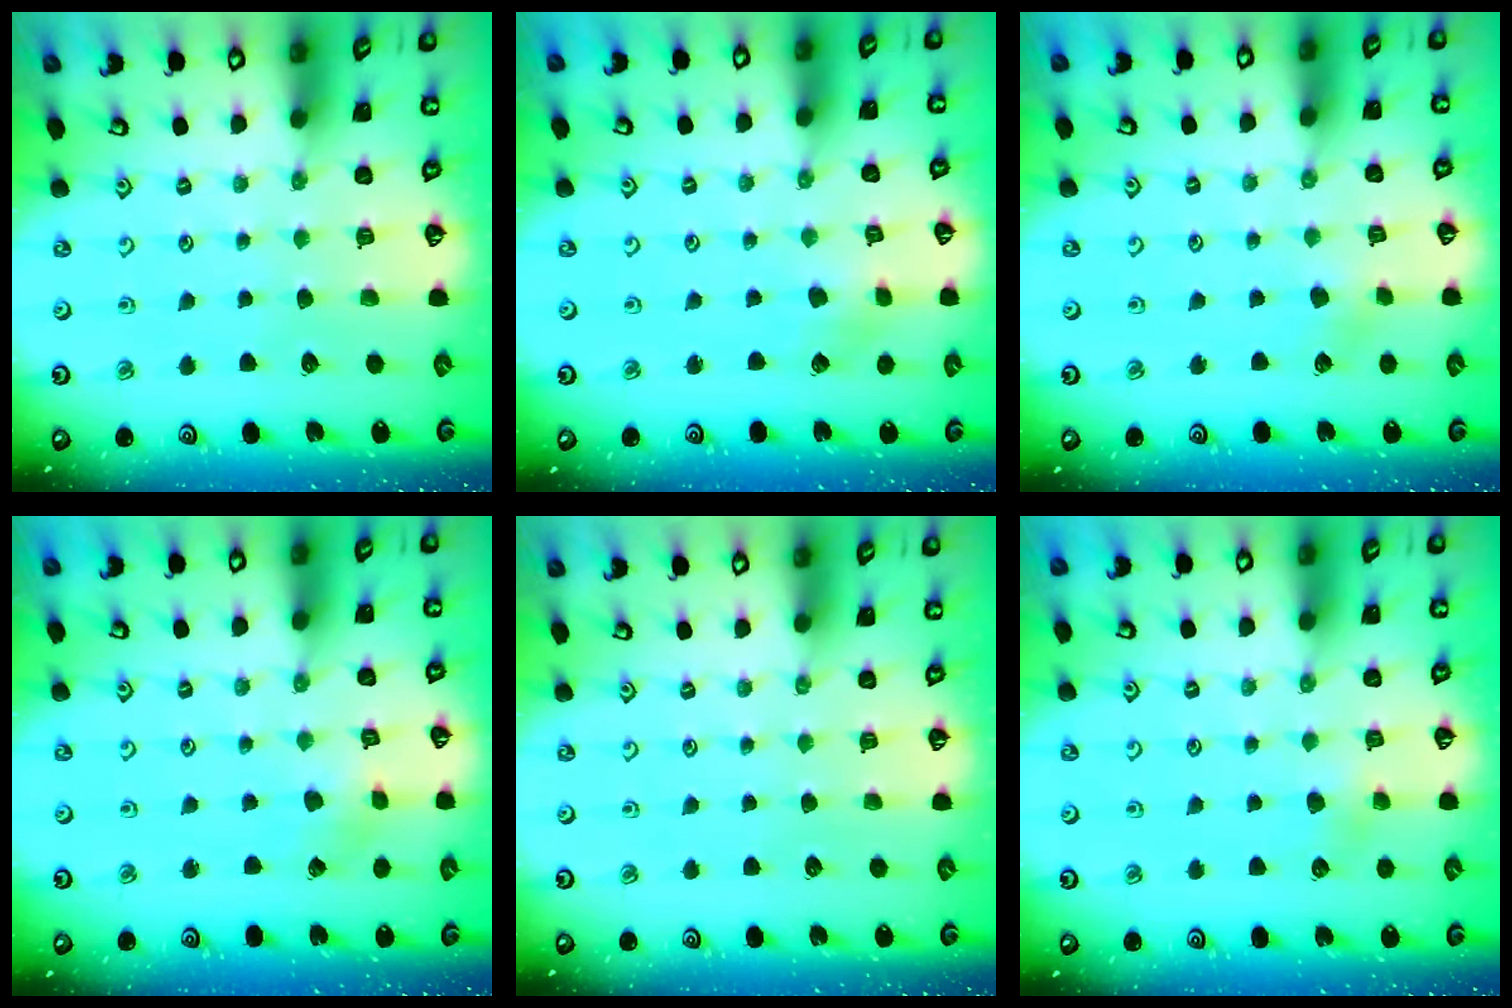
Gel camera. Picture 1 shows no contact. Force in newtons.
{"total": 2.8, "press": 2.8, "slide": 0.4}
{"total": 2.0, "press": 1.9, "slide": 0.3}
{"total": 2.0, "press": 2.0, "slide": 0.3}
{"total": 0.0}
{"total": 2.4, "press": 2.4, "slide": 0.4}